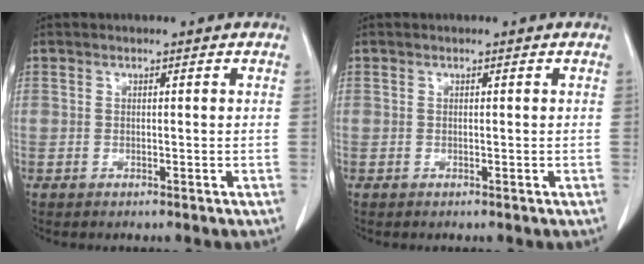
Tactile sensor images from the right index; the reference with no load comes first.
{"total": 0.0}